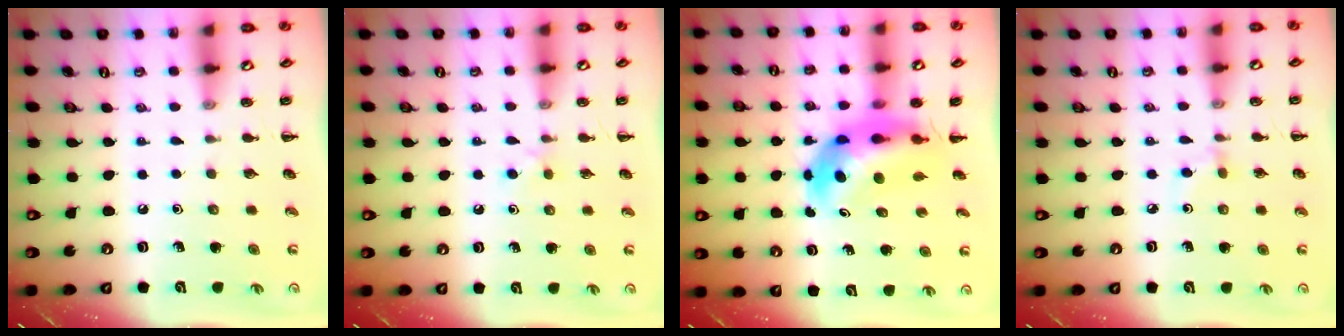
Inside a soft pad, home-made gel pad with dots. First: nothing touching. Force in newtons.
{"total": 2.8, "press": 2.6, "slide": 1.1}
{"total": 7.4, "press": 7.0, "slide": 2.3}
{"total": 3.7, "press": 3.4, "slide": 1.4}